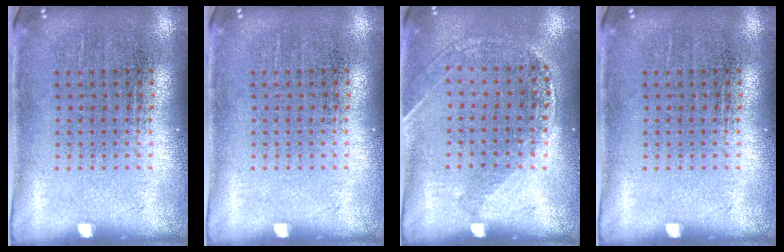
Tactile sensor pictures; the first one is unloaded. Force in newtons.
{"total": 0.0}
{"total": 1.2, "press": 1.2, "slide": 0.2}
{"total": 0.0}